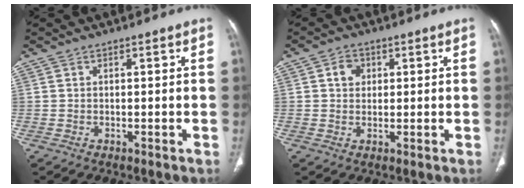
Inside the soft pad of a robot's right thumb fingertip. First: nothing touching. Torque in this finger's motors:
{"motor_torque": [0.74, 0.62, 0.40, 0.26, 0.00]}